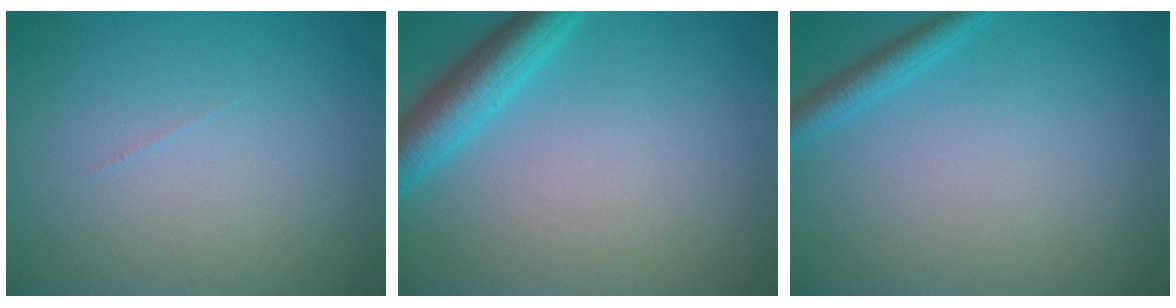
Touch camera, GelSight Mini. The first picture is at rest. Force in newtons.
{"total": 4.2, "press": 4.2, "slide": 0.2}
{"total": 1.9, "press": 1.9, "slide": 0.2}